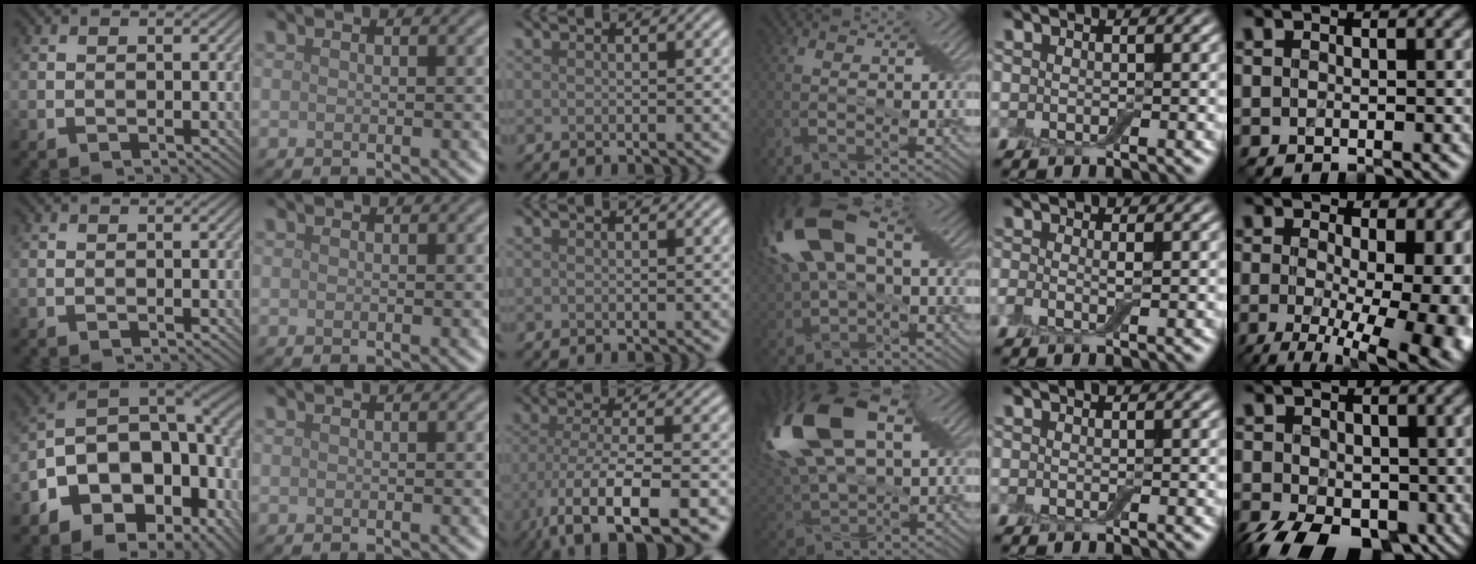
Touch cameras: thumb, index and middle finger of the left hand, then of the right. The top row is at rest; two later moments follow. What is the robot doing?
{"motion": "wrap", "object": "adhesive wrap"}